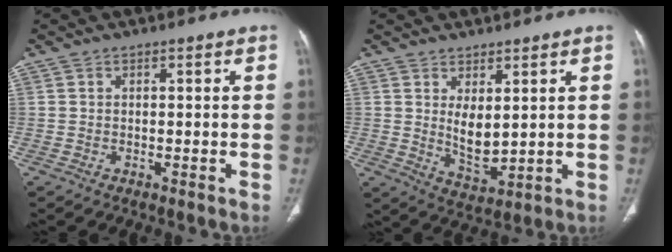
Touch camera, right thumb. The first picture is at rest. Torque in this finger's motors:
{"motor_torque": [1.73, 3.28, 0.83, -0.50, 0.29]}